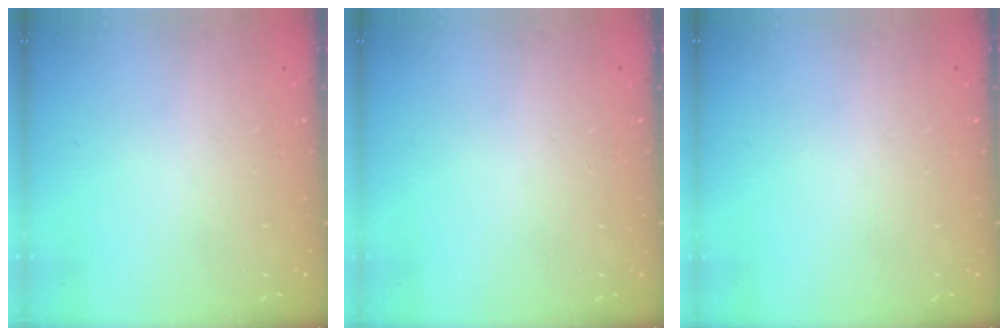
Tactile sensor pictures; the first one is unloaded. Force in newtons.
{"total": 0.0}
{"total": 0.0}